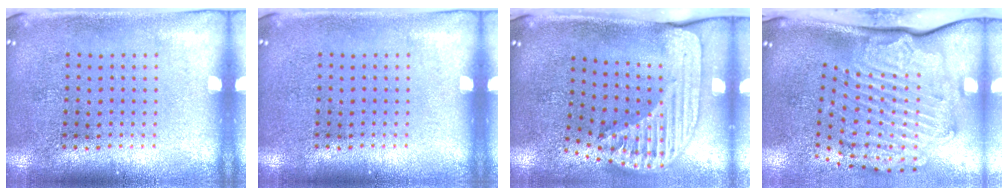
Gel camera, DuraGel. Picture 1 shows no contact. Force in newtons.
{"total": 0.0}
{"total": 2.6, "press": 1.8, "slide": 1.8}
{"total": 3.1, "press": 2.4, "slide": 1.9}